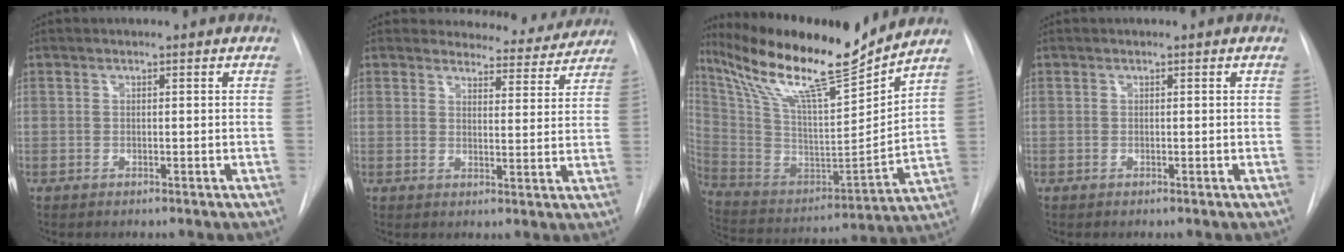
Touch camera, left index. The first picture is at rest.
{"total": 9.1, "force": [8.7, 2.7, 0.1], "torque": [0.024, -0.018, 0.090]}
{"total": 21.3, "force": [18.2, 1.0, 11.1], "torque": [-0.211, -0.024, 0.320]}
{"total": 0.0}